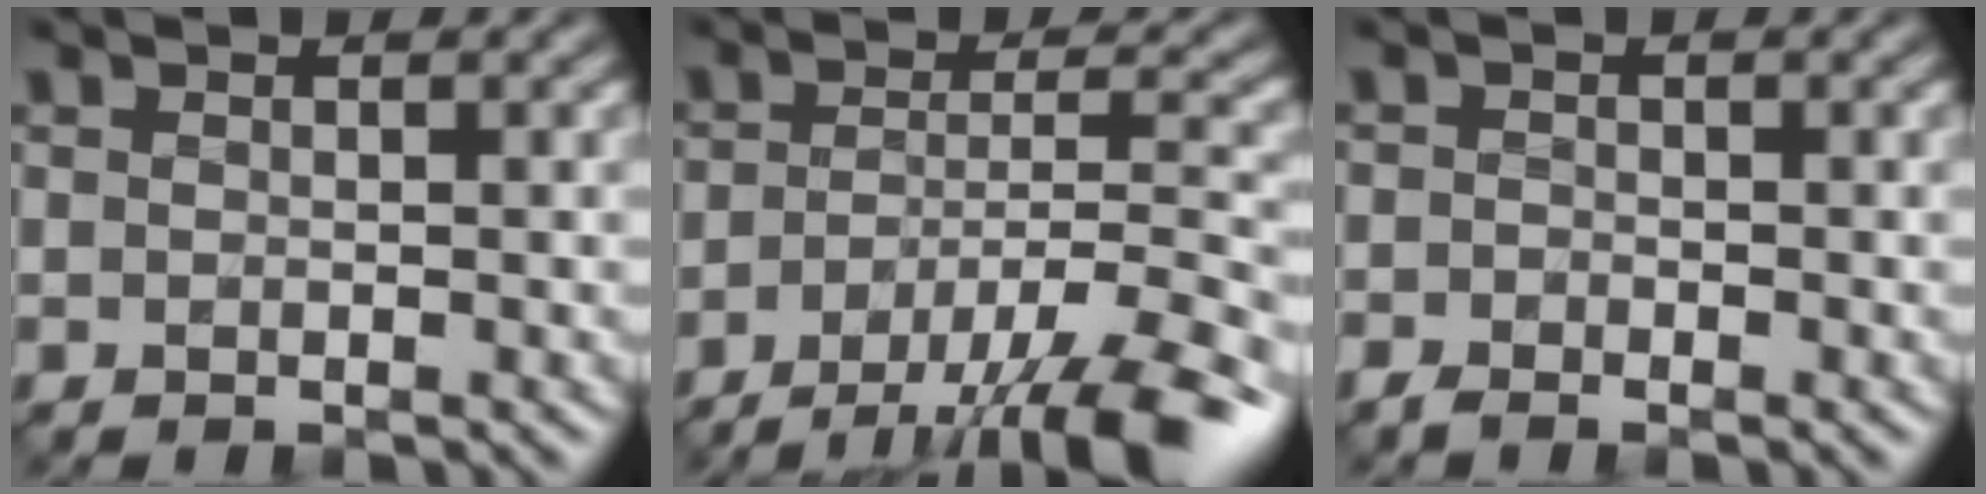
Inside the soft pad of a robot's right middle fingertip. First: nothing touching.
{"total": 10.2, "force": [-6.9, 2.6, 7.0], "torque": [-0.116, -0.008, -0.110]}
{"total": 1.3, "force": [-1.1, 0.6, 0.4], "torque": [-0.008, -0.002, -0.026]}